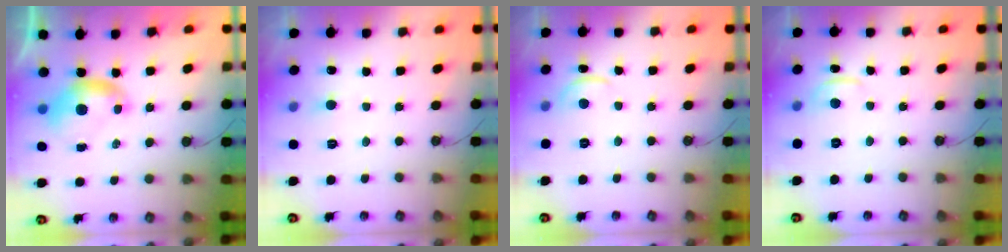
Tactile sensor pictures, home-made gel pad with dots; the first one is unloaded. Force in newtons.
{"total": 1.0, "press": 0.8, "slide": 0.5}
{"total": 1.2, "press": 1.2, "slide": 0.3}
{"total": 0.0}